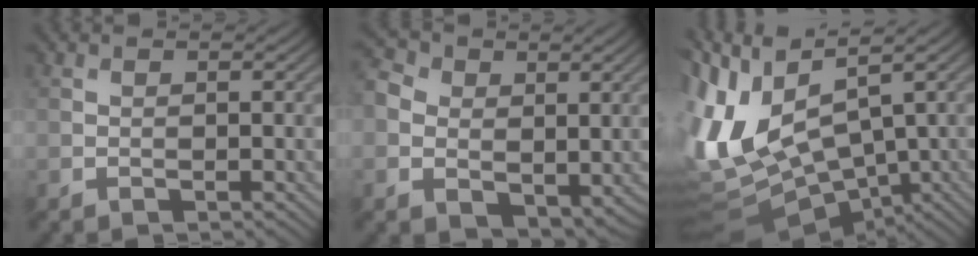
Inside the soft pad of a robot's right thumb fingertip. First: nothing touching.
{"total": 6.9, "force": [0.8, 5.6, 3.9], "torque": [-0.111, -0.005, 0.014]}
{"total": 15.0, "force": [0.4, 7.5, 13.0], "torque": [-0.308, 0.002, 0.023]}